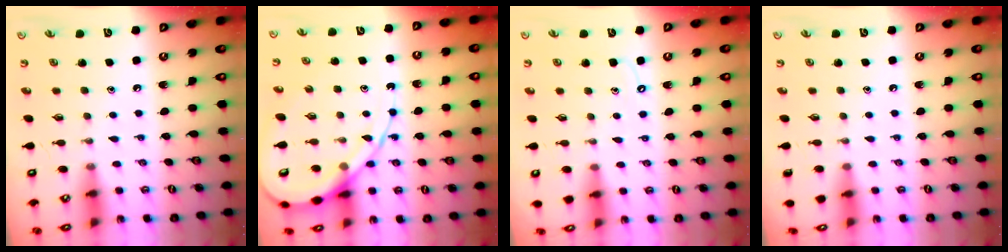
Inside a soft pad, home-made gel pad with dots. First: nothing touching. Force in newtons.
{"total": 14.7, "press": 14.6, "slide": 1.5}
{"total": 3.9, "press": 3.9, "slide": 0.5}
{"total": 0.0}